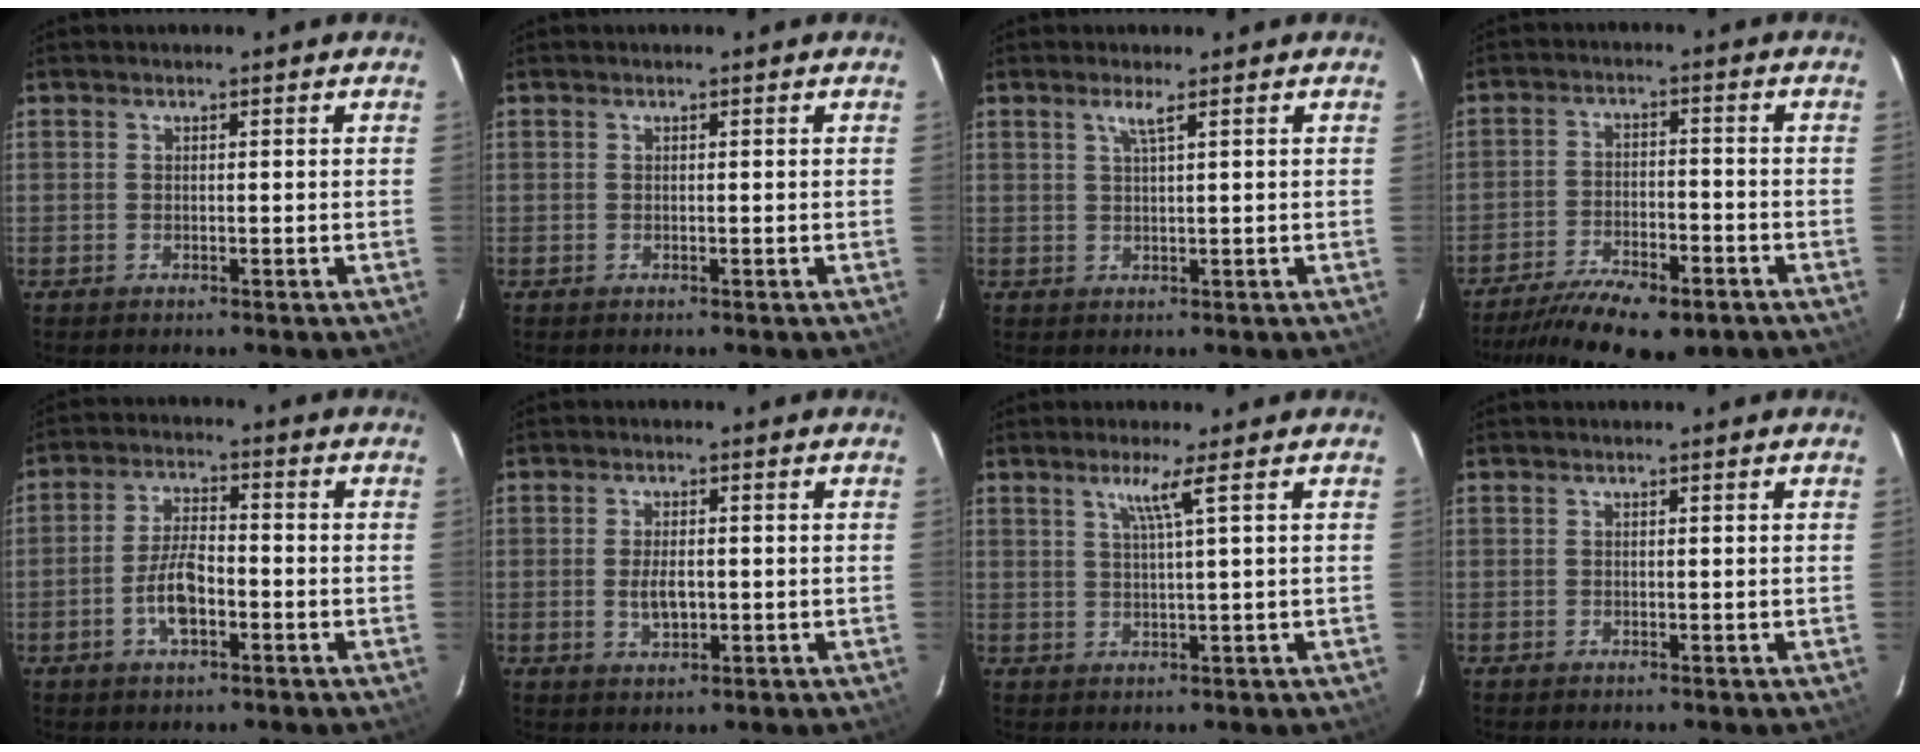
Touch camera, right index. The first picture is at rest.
{"total": 0.0}
{"total": 1.9, "force": [1.1, -0.4, 1.5], "torque": [-0.028, 0.000, 0.022]}
{"total": 14.9, "force": [-11.0, 5.1, 8.6], "torque": [-0.184, -0.031, -0.172]}
{"total": 7.0, "force": [-2.8, 2.8, 5.8], "torque": [-0.120, 0.006, -0.050]}
{"total": 4.0, "force": [-0.5, 2.1, 3.3], "torque": [-0.063, -0.005, -0.004]}
{"total": 3.4, "force": [1.7, -1.1, 2.7], "torque": [-0.045, -0.004, 0.033]}
{"total": 0.0}